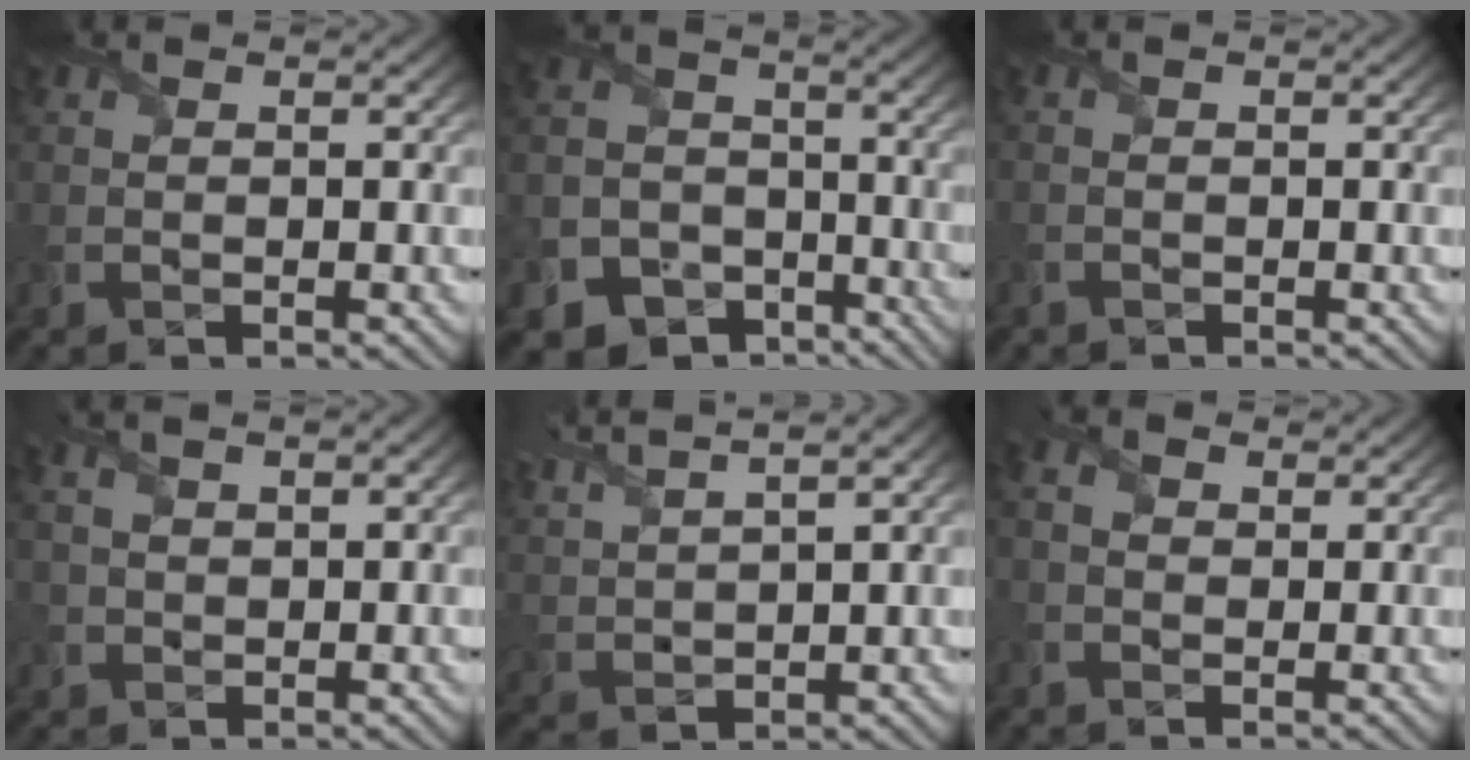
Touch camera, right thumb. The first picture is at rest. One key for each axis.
{"total": 11.7, "fx": -7.4, "fy": 8.4, "fz": 3.5, "tx": -0.098, "ty": -0.042, "tz": -0.132}
{"total": 0.7, "fx": -0.7, "fy": 0.2, "fz": 0.0, "tx": 0.002, "ty": -0.003, "tz": -0.015}
{"total": 2.9, "fx": 0.6, "fy": 1.8, "fz": 2.1, "tx": -0.052, "ty": 0.002, "tz": 0.012}
{"total": 7.0, "fx": 5.6, "fy": 0.9, "fz": 4.1, "tx": -0.110, "ty": 0.024, "tz": 0.110}
{"total": 2.2, "fx": 0.1, "fy": 1.7, "fz": 1.4, "tx": -0.038, "ty": 0.004, "tz": -0.004}